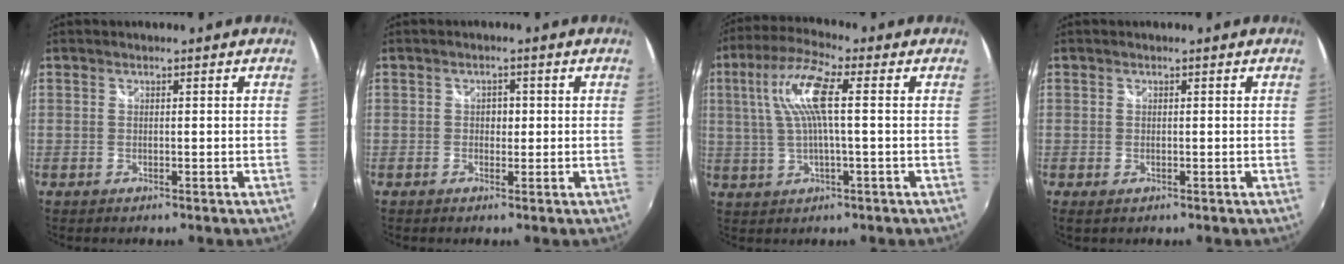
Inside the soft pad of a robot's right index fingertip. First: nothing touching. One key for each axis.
{"total": 1.7, "fx": -0.1, "fy": 1.5, "fz": 0.9, "tx": -0.010, "ty": 0.004, "tz": -0.004}
{"total": 10.2, "fx": 1.8, "fy": 1.7, "fz": 9.9, "tx": -0.188, "ty": 0.013, "tz": 0.038}
{"total": 0.9, "fx": -0.1, "fy": 0.6, "fz": 0.7, "tx": -0.015, "ty": -0.003, "tz": -0.002}